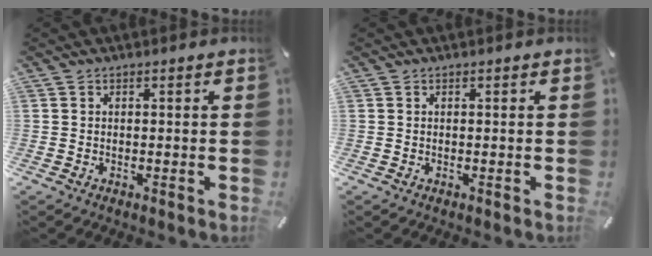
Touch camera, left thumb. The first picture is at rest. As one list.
[{"total": 0.0}]